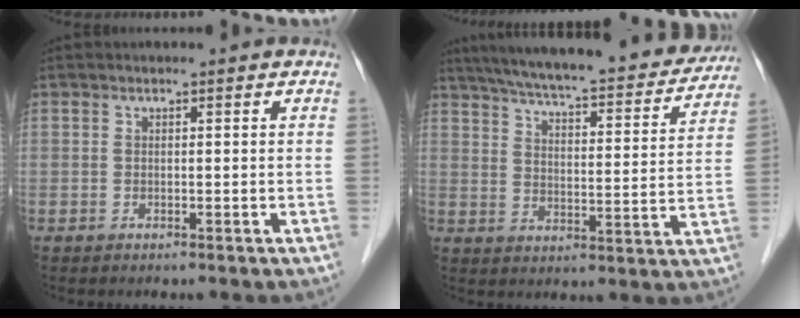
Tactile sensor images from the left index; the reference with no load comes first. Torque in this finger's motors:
{"motor_torque": [0.23, -0.36, 0.75, 0.09]}